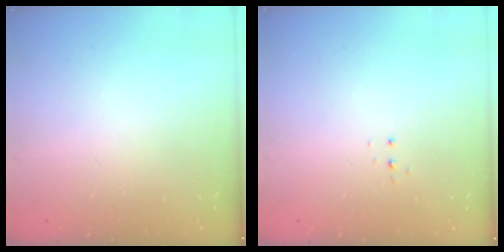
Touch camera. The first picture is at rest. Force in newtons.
{"total": 3.3, "press": 3.2, "slide": 0.6}